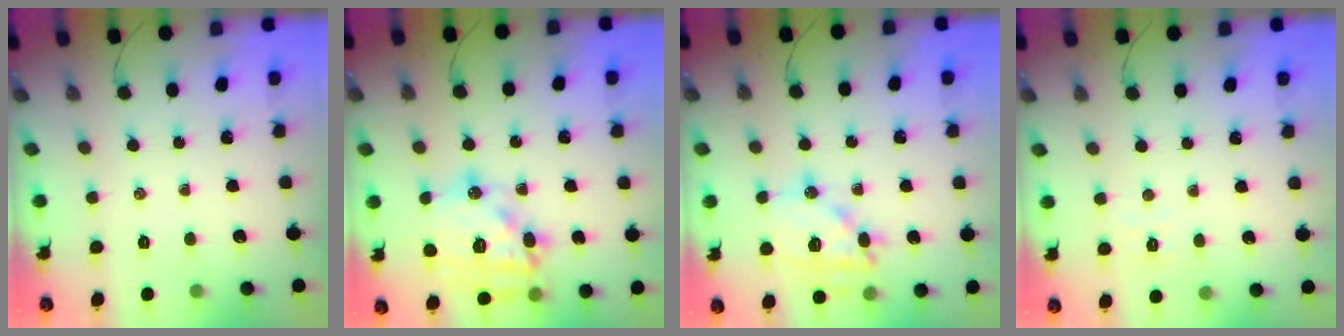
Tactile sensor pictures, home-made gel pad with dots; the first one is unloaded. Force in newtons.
{"total": 19.7, "press": 19.6, "slide": 2.6}
{"total": 14.4, "press": 14.1, "slide": 3.0}
{"total": 2.5, "press": 2.4, "slide": 0.7}